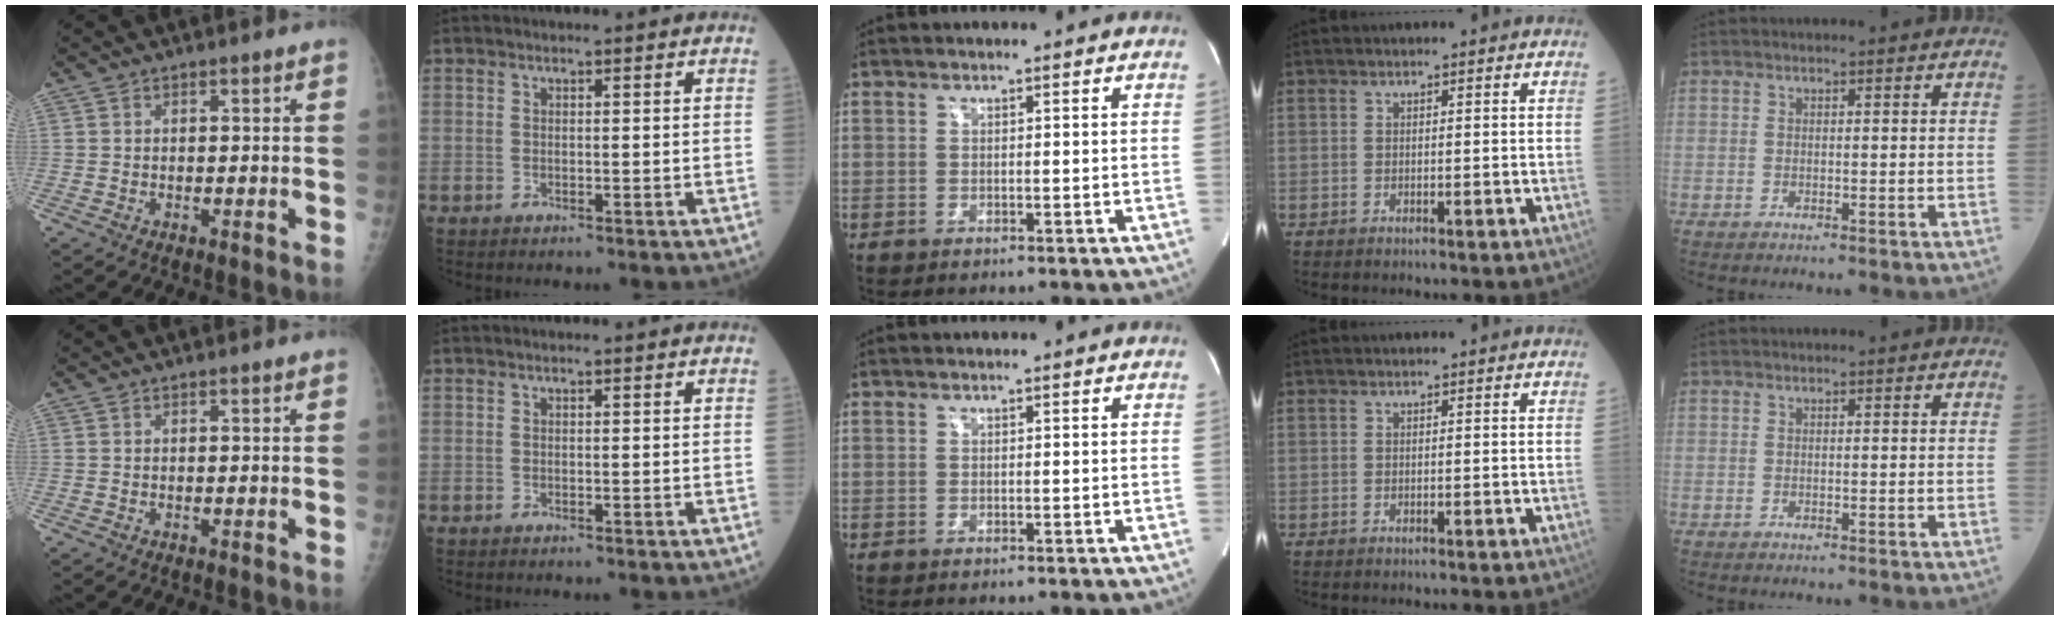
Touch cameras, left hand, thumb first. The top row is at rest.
{}